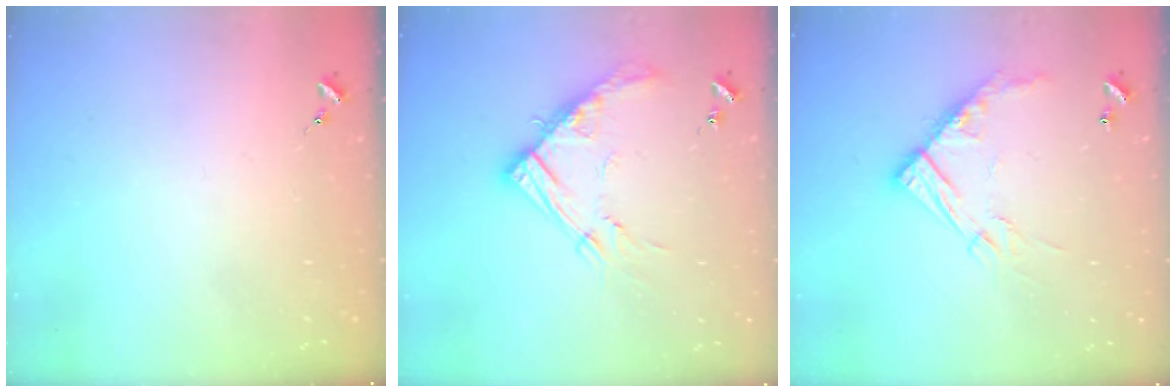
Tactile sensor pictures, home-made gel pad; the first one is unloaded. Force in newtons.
{"total": 15.1, "press": 15.1, "slide": 1.5}
{"total": 14.3, "press": 14.3, "slide": 1.0}